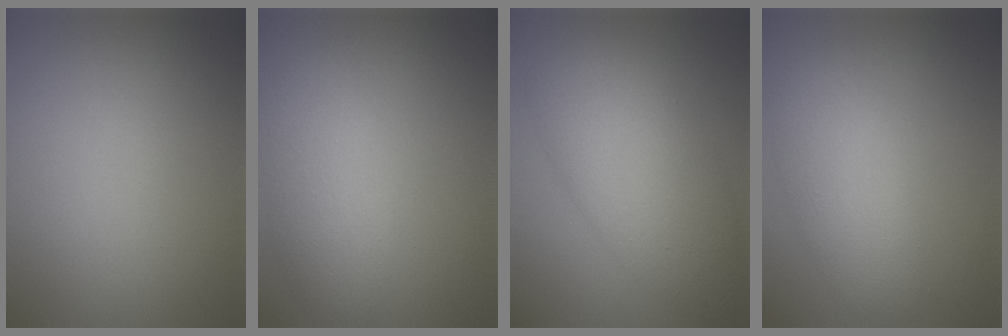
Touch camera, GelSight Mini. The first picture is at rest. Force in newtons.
{"total": 4.6, "press": 4.6, "slide": 0.2}
{"total": 8.5, "press": 8.5, "slide": 0.2}
{"total": 4.2, "press": 4.2, "slide": 0.2}